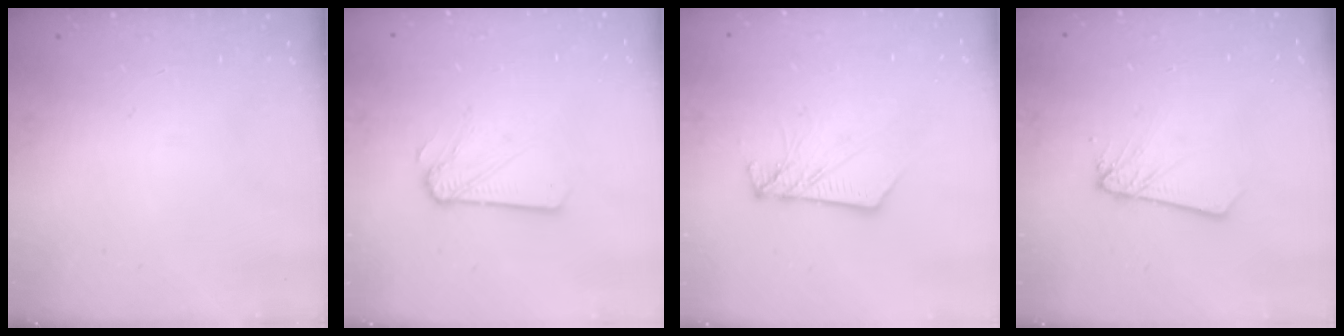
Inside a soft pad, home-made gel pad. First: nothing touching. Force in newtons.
{"total": 3.7, "press": 3.6, "slide": 0.6}
{"total": 9.0, "press": 8.9, "slide": 0.8}
{"total": 2.5, "press": 2.5, "slide": 0.1}